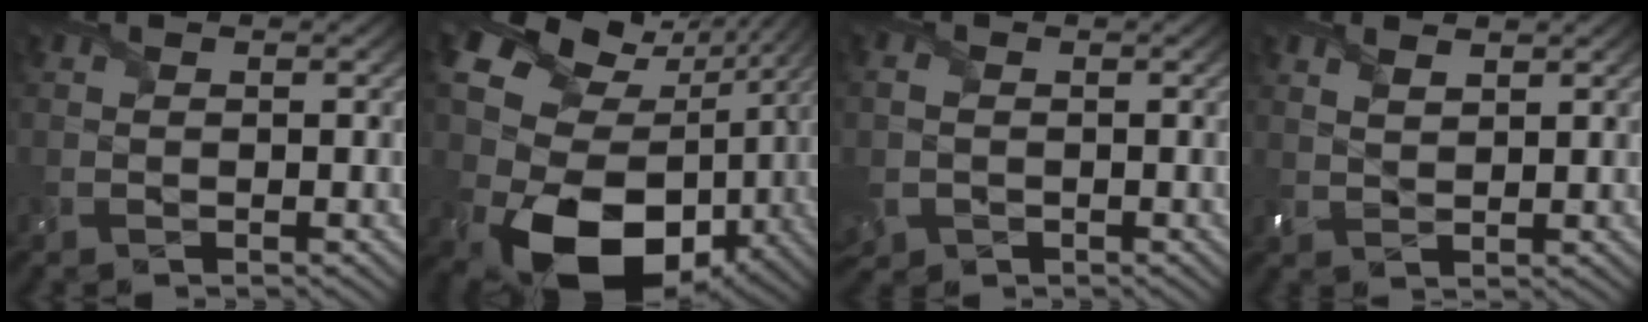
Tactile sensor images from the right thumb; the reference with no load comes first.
{"total": 20.5, "force": [-0.9, 16.2, 12.6], "torque": [-0.251, -0.061, 0.004]}
{"total": 4.0, "force": [-0.7, 3.3, 2.0], "torque": [-0.067, -0.015, -0.007]}
{"total": 2.3, "force": [1.5, 1.0, 1.4], "torque": [-0.041, -0.001, 0.036]}